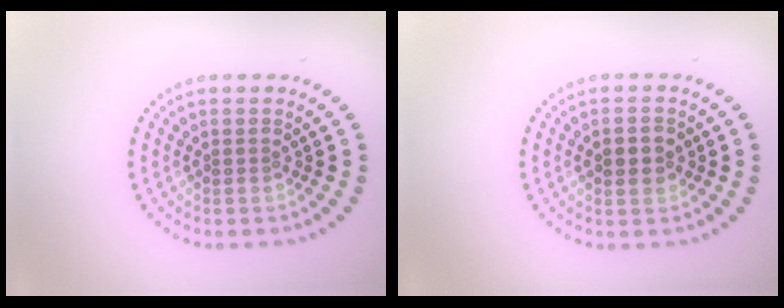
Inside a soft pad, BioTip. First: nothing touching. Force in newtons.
{"total": 2.7, "press": 2.7, "slide": 0.1}